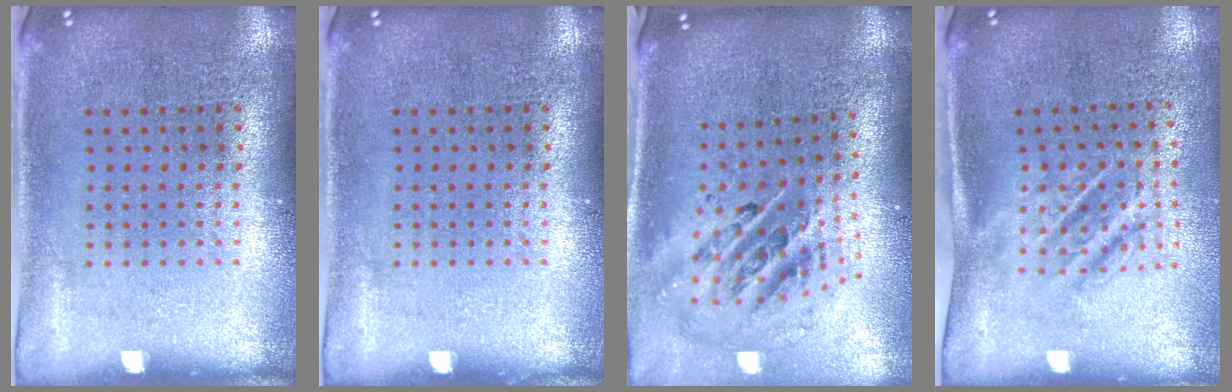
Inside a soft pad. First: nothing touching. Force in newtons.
{"total": 0.0}
{"total": 2.1, "press": 1.6, "slide": 1.4}
{"total": 1.7, "press": 1.2, "slide": 1.2}